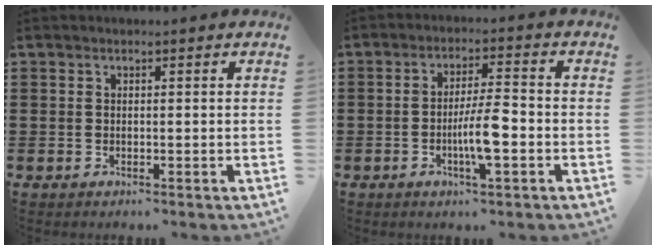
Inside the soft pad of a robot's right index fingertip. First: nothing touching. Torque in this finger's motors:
{"motor_torque": [1.19, 0.95, 0.62, 0.07]}